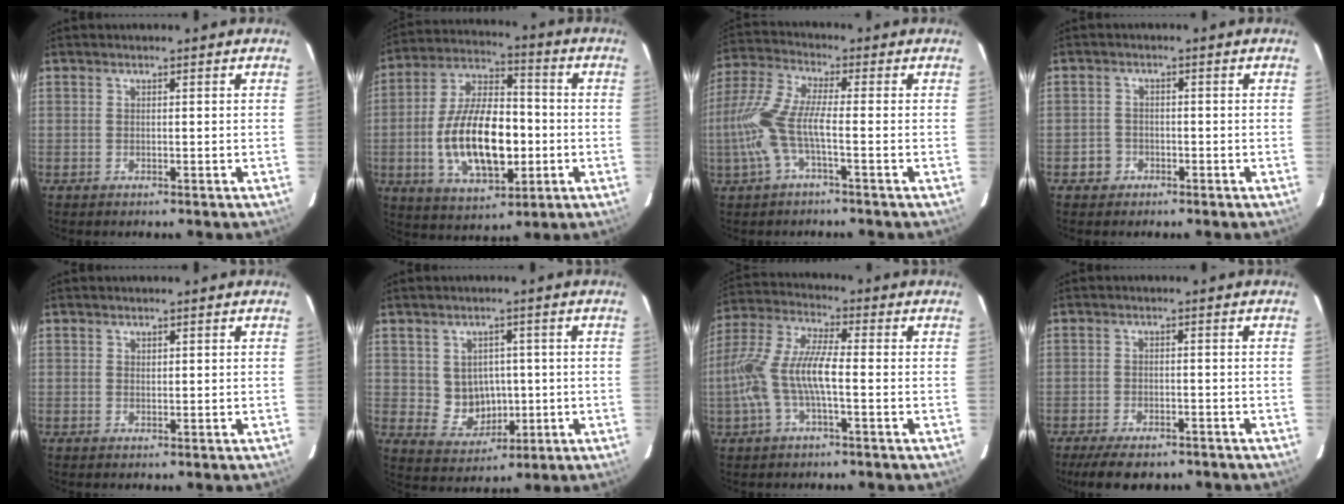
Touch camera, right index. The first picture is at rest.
{"total": 18.7, "force": [-3.4, 9.2, 15.9], "torque": [-0.312, 0.007, -0.048]}
{"total": 10.6, "force": [-2.8, 1.9, 10.0], "torque": [-0.222, -0.002, -0.054]}
{"total": 3.1, "force": [-1.5, 2.7, 0.2], "torque": [-0.009, 0.013, -0.024]}
{"total": 0.6, "force": [0.4, 0.4, 0.1], "torque": [-0.002, 0.002, 0.009]}
{"total": 7.0, "force": [0.2, 6.5, 2.6], "torque": [-0.057, 0.007, 0.024]}
{"total": 12.2, "force": [-2.7, 3.0, 11.5], "torque": [-0.244, 0.002, -0.051]}
{"total": 8.8, "force": [-6.9, 3.2, 4.4], "torque": [-0.099, -0.016, -0.104]}